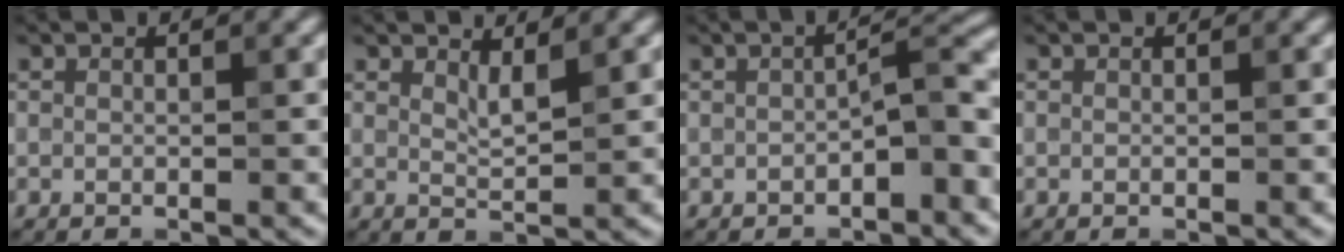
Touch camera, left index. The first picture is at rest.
{"total": 1.7, "force": [1.2, 0.2, 1.1], "torque": [-0.025, -0.004, 0.023]}
{"total": 3.6, "force": [-1.3, 1.2, 3.2], "torque": [-0.048, 0.016, -0.024]}
{"total": 0.0}